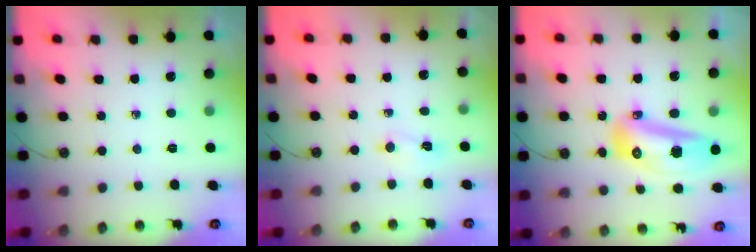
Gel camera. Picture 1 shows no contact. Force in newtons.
{"total": 2.7, "press": 2.7, "slide": 0.5}
{"total": 14.6, "press": 14.5, "slide": 1.7}